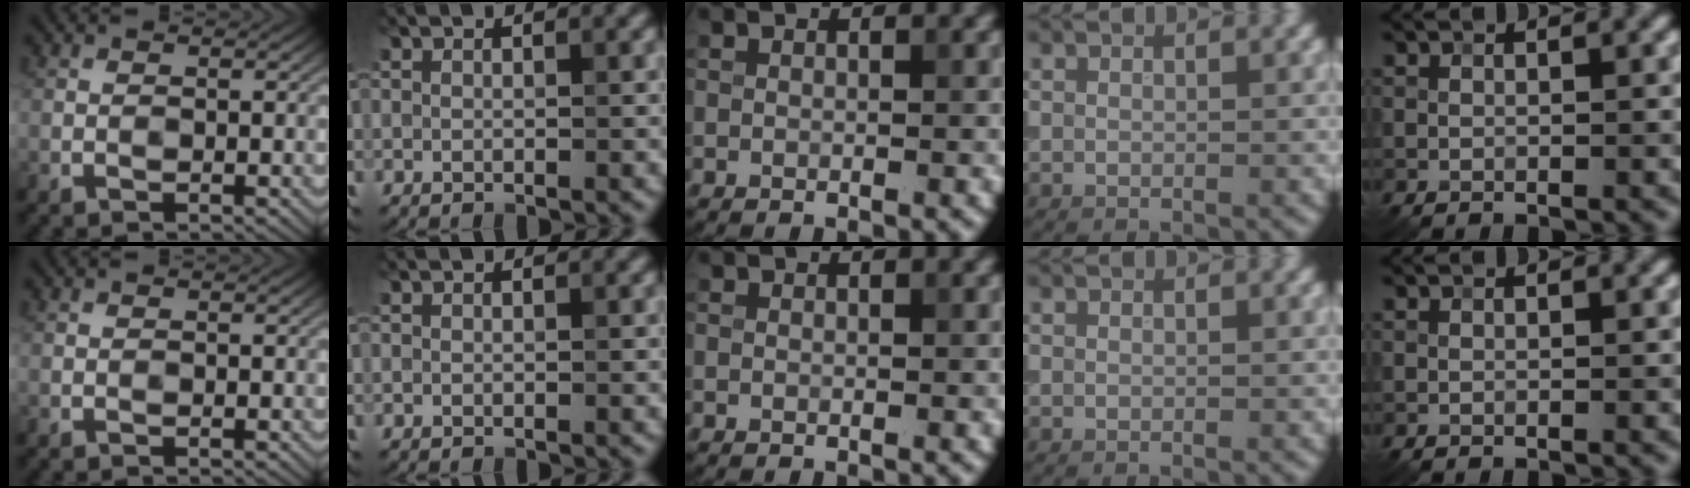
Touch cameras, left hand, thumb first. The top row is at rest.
{}